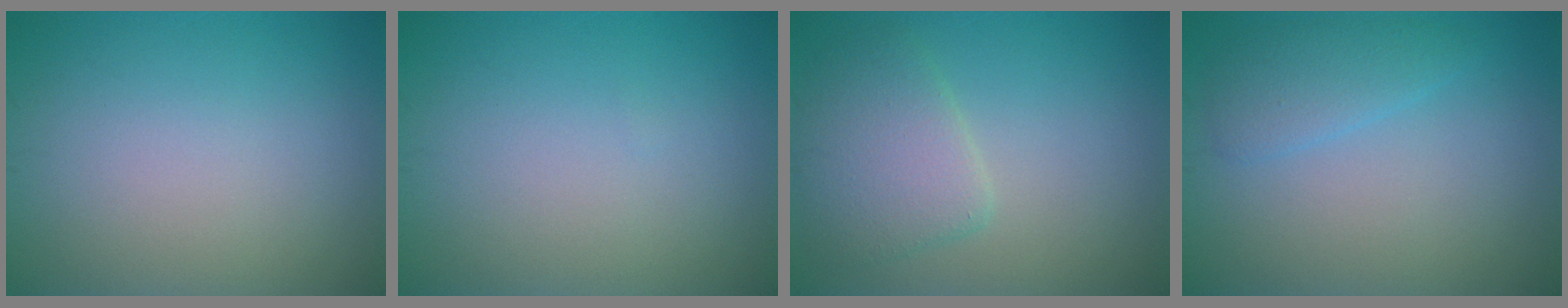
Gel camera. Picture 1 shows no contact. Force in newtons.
{"total": 0.0}
{"total": 4.1, "press": 4.0, "slide": 0.3}
{"total": 2.3, "press": 2.3, "slide": 0.0}